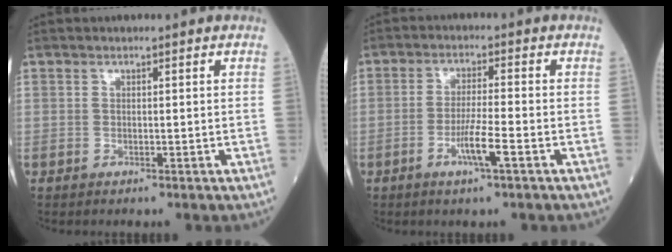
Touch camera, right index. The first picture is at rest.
{"total": 5.1, "force": [-2.3, -0.2, 4.6], "torque": [-0.087, -0.007, -0.045]}